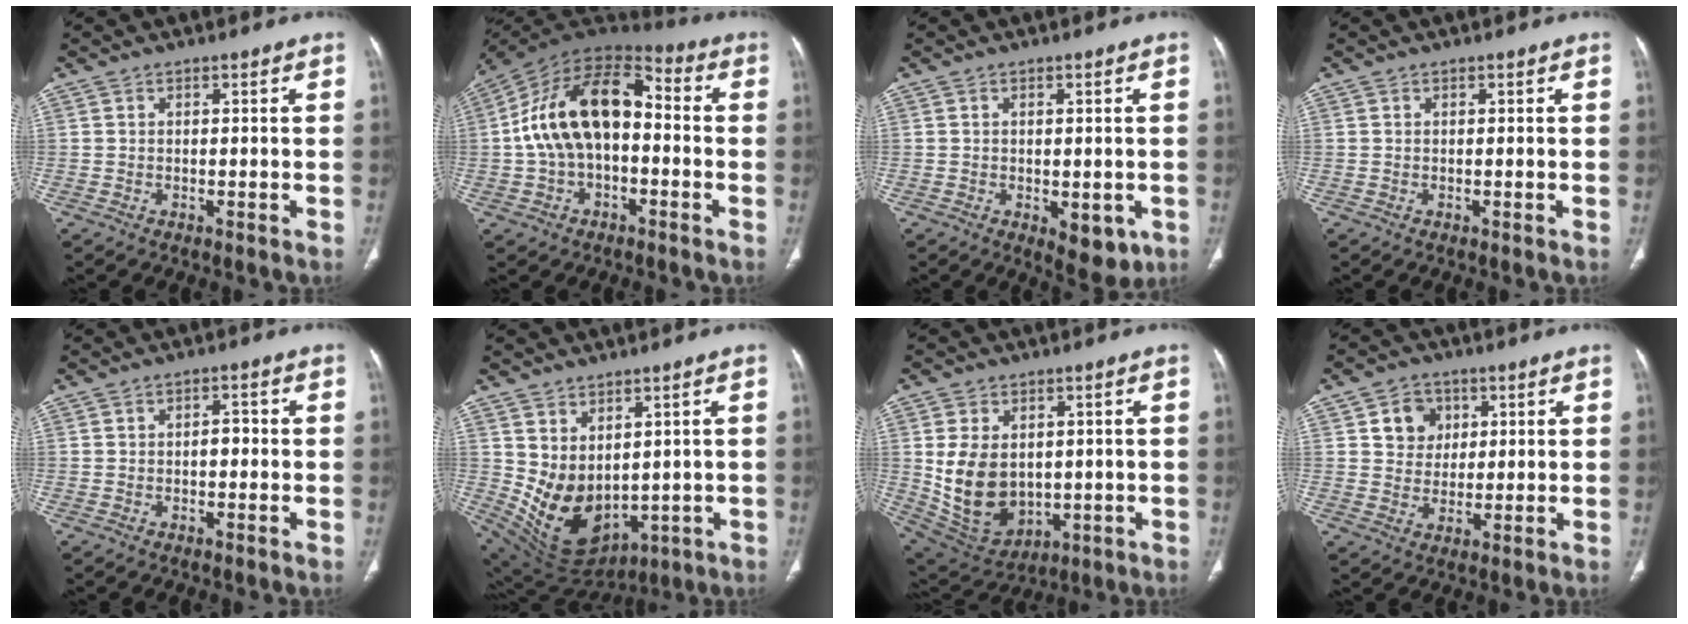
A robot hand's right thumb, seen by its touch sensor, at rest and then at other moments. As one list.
[{"total": 17.6, "force": [-0.5, 10.5, 14.1], "torque": [-0.239, 0.051, -0.018]}, {"total": 6.4, "force": [-1.9, 3.3, 5.2], "torque": [-0.047, -0.009, -0.014]}, {"total": 0.0}, {"total": 1.9, "force": [-0.3, 1.2, 1.4], "torque": [-0.014, 0.008, -0.009]}, {"total": 12.4, "force": [1.9, 8.4, 8.9], "torque": [-0.134, -0.031, 0.076]}, {"total": 13.4, "force": [0.7, 9.7, 9.2], "torque": [-0.146, -0.011, 0.047]}, {"total": 6.5, "force": [2.2, 5.6, 2.4], "torque": [-0.009, -0.006, 0.038]}]